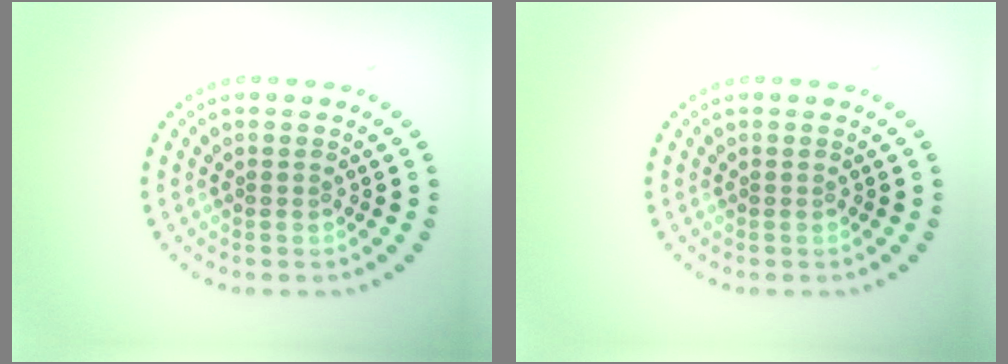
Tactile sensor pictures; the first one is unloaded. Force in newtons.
{"total": 0.0}